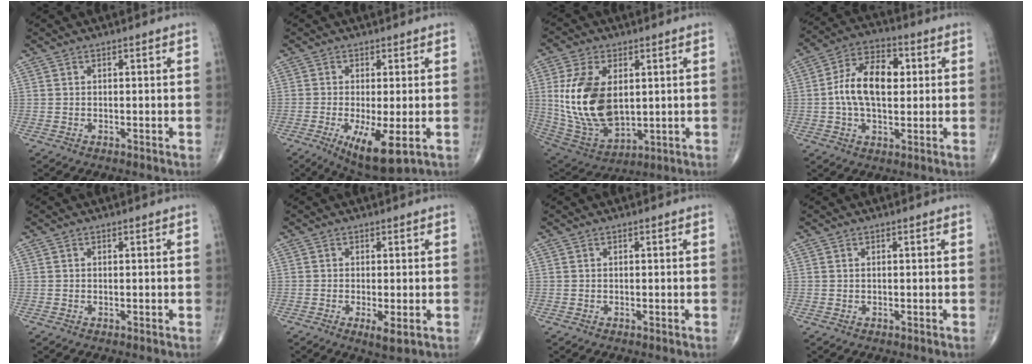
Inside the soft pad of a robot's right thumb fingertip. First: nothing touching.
{"total": 9.3, "force": [-2.9, 2.8, 8.4], "torque": [-0.146, -0.024, -0.041]}
{"total": 18.2, "force": [2.1, 10.6, 14.6], "torque": [-0.284, -0.019, 0.058]}
{"total": 12.5, "force": [1.0, 7.3, 10.1], "torque": [-0.172, 0.020, 0.010]}
{"total": 0.0}
{"total": 3.1, "force": [-0.9, 0.8, 2.8], "torque": [-0.054, -0.010, -0.017]}
{"total": 0.0}
{"total": 0.0}